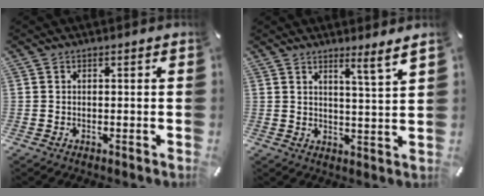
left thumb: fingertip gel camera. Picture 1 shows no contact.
{"total": 5.6, "force": [4.5, -0.8, 3.3], "torque": [-0.050, -0.035, 0.071]}